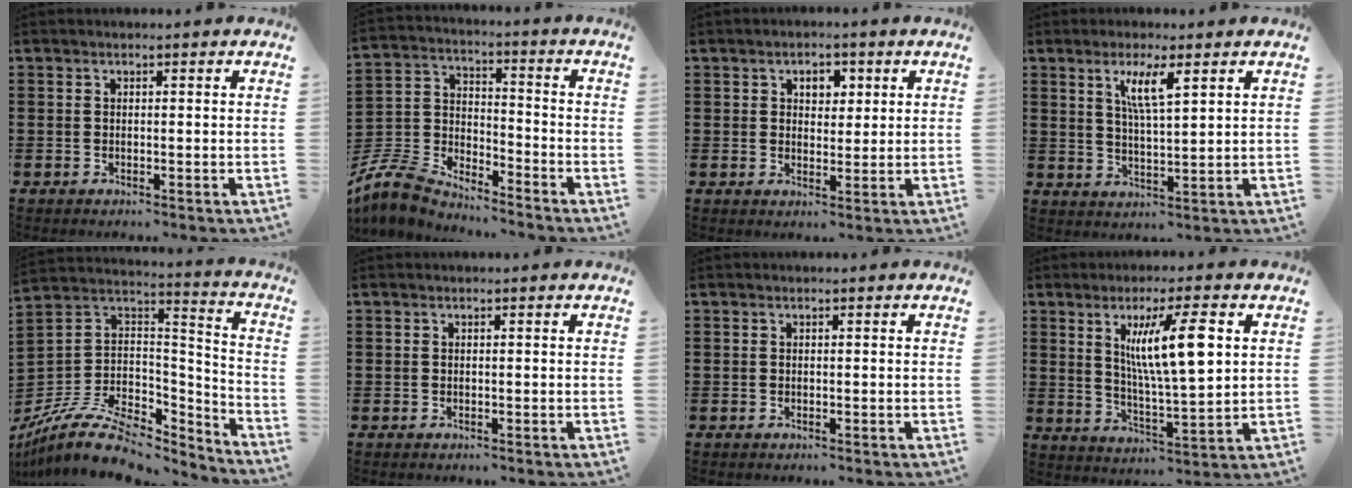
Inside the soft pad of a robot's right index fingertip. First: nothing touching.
{"total": 7.0, "force": [-6.7, 1.6, 1.4], "torque": [-0.062, -0.005, -0.143]}
{"total": 3.1, "force": [1.2, 2.2, 1.7], "torque": [-0.025, 0.005, 0.016]}
{"total": 5.5, "force": [2.6, 1.2, 4.7], "torque": [-0.101, 0.005, 0.043]}
{"total": 11.2, "force": [-7.6, 5.7, 5.9], "torque": [-0.127, 0.012, -0.140]}
{"total": 0.0}
{"total": 0.0}
{"total": 11.0, "force": [3.7, 2.1, 10.1], "torque": [-0.192, 0.006, 0.058]}